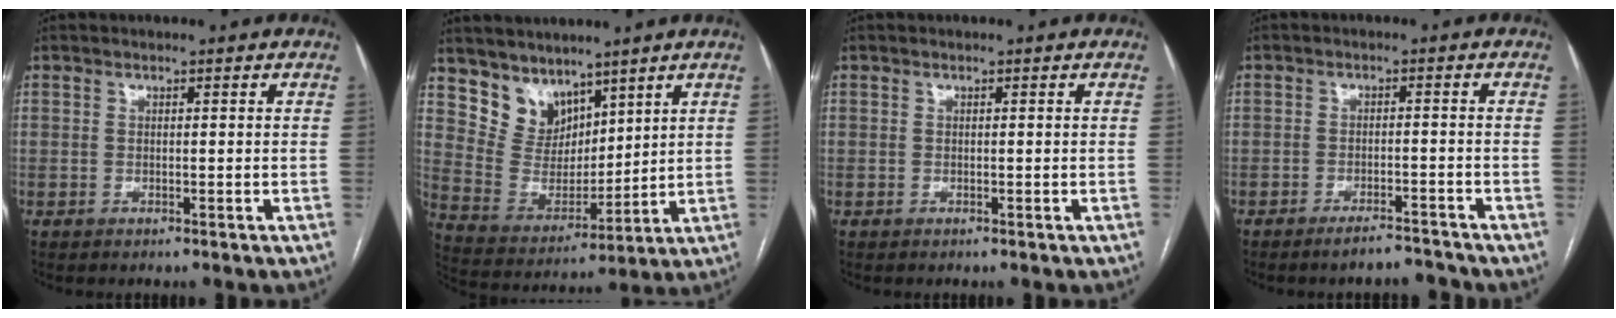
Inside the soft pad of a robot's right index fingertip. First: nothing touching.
{"total": 9.2, "force": [6.9, 5.5, 2.3], "torque": [-0.055, 0.015, 0.152]}
{"total": 0.0}
{"total": 3.5, "force": [-3.4, 0.4, 1.0], "torque": [-0.015, -0.008, -0.056]}